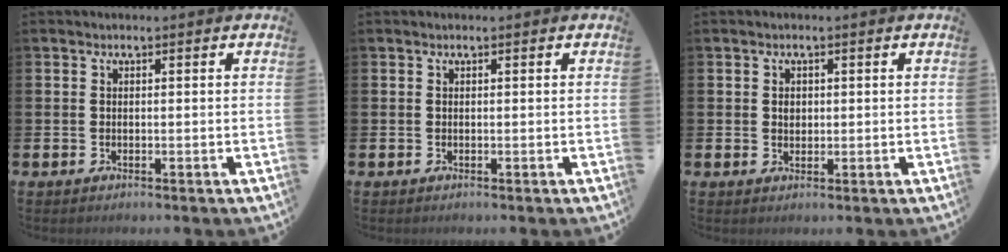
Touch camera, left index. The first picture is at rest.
{"total": 0.0}
{"total": 1.3, "force": [0.5, 1.1, 0.5], "torque": [0.012, -0.003, 0.004]}